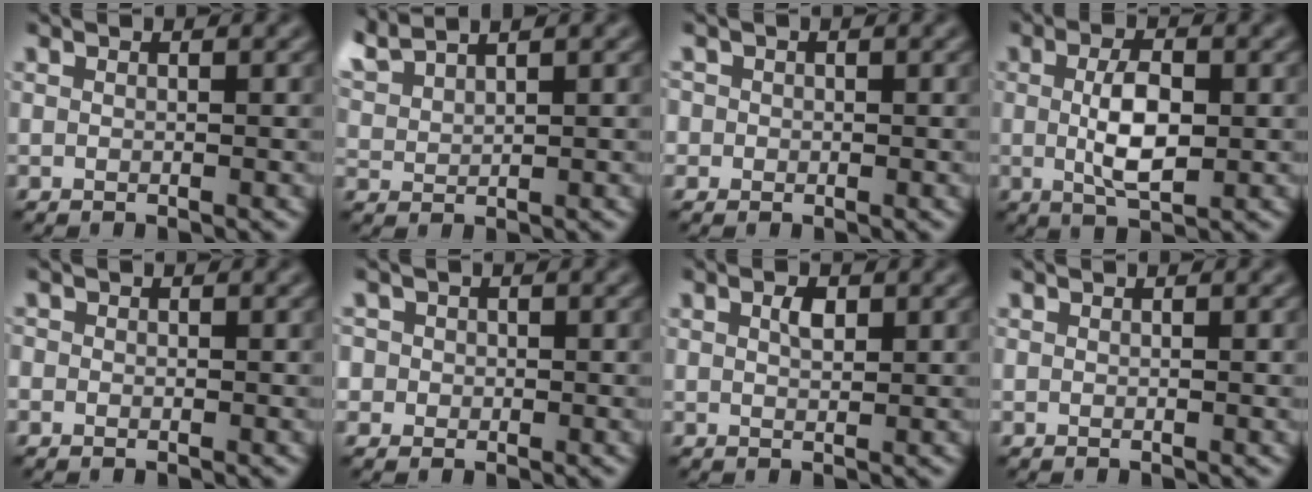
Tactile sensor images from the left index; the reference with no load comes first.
{"total": 3.0, "force": [2.8, 0.4, 1.0], "torque": [-0.030, 0.013, 0.064]}
{"total": 1.6, "force": [0.3, 1.5, 0.4], "torque": [0.006, 0.008, -0.007]}
{"total": 4.6, "force": [-0.1, 1.9, 4.2], "torque": [-0.086, 0.000, 0.001]}
{"total": 0.6, "force": [-0.2, 0.5, 0.1], "torque": [0.001, -0.005, -0.005]}
{"total": 3.0, "force": [0.5, 2.8, 0.9], "torque": [0.001, 0.018, -0.010]}
{"total": 1.5, "force": [0.6, 0.7, 1.1], "torque": [-0.022, 0.003, 0.012]}
{"total": 0.6, "force": [0.1, 0.2, 0.6], "torque": [-0.005, -0.002, -0.001]}